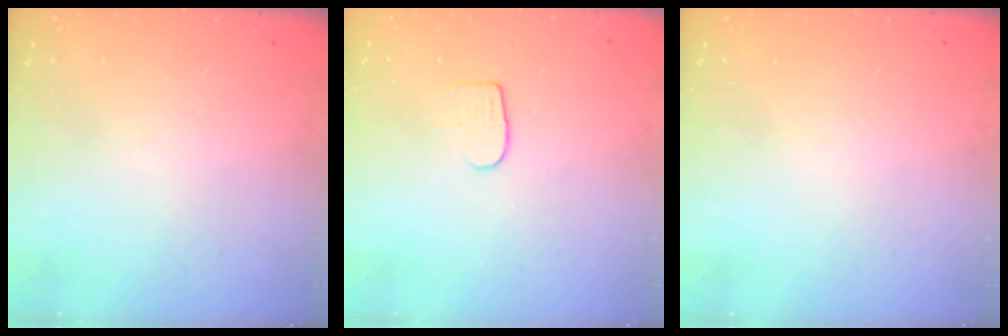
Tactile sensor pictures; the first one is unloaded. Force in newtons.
{"total": 5.1, "press": 5.1, "slide": 0.4}
{"total": 0.0}